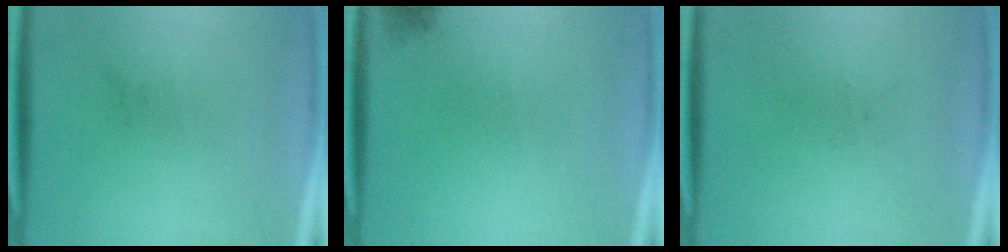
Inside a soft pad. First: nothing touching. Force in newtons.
{"total": 1.1}
{"total": 0.0}